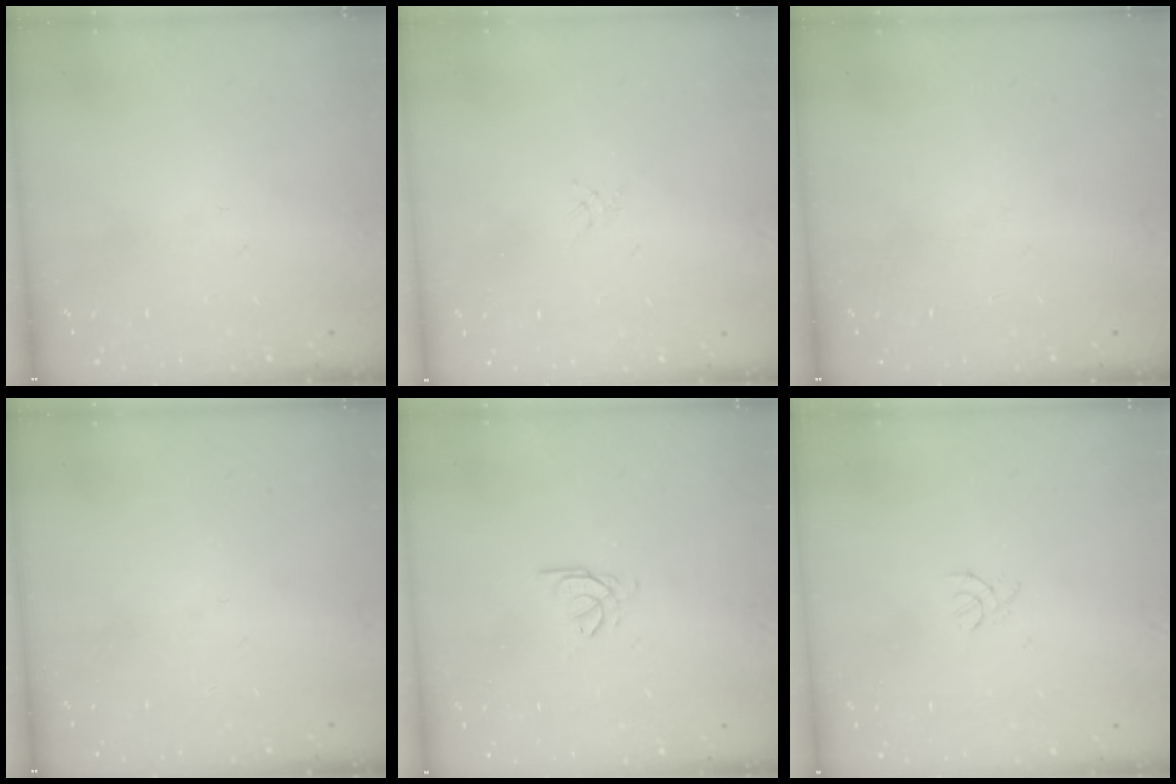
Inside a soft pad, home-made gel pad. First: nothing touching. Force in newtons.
{"total": 1.3, "press": 1.2, "slide": 0.3}
{"total": 0.0}
{"total": 0.0}
{"total": 0.7, "press": 0.6, "slide": 0.3}
{"total": 0.8, "press": 0.7, "slide": 0.3}